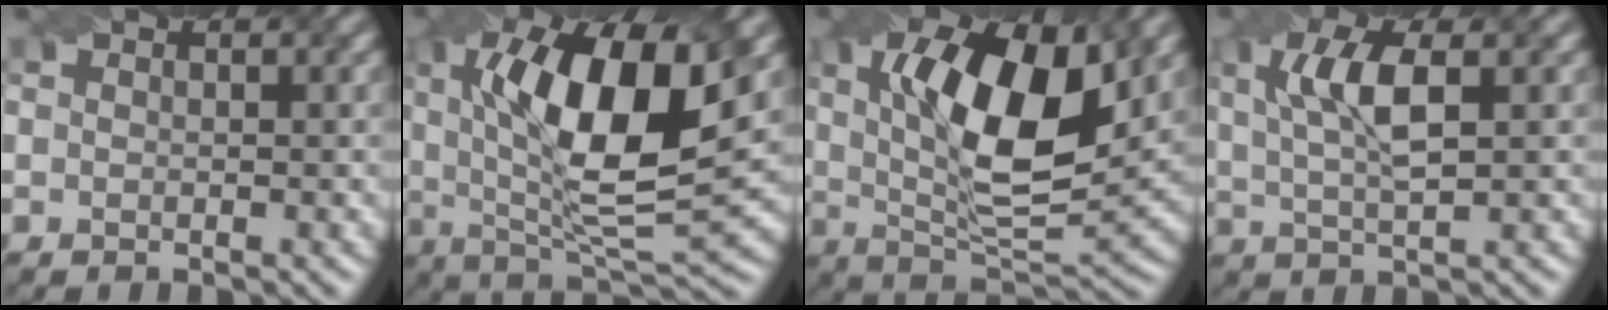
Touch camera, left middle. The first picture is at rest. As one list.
[{"total": 14.3, "force": [3.4, 4.9, 13.0], "torque": [-0.212, 0.002, 0.052]}, {"total": 12.5, "force": [3.2, 4.7, 11.1], "torque": [-0.173, 0.004, 0.051]}, {"total": 5.7, "force": [1.6, 1.7, 5.2], "torque": [-0.102, 0.004, 0.032]}]